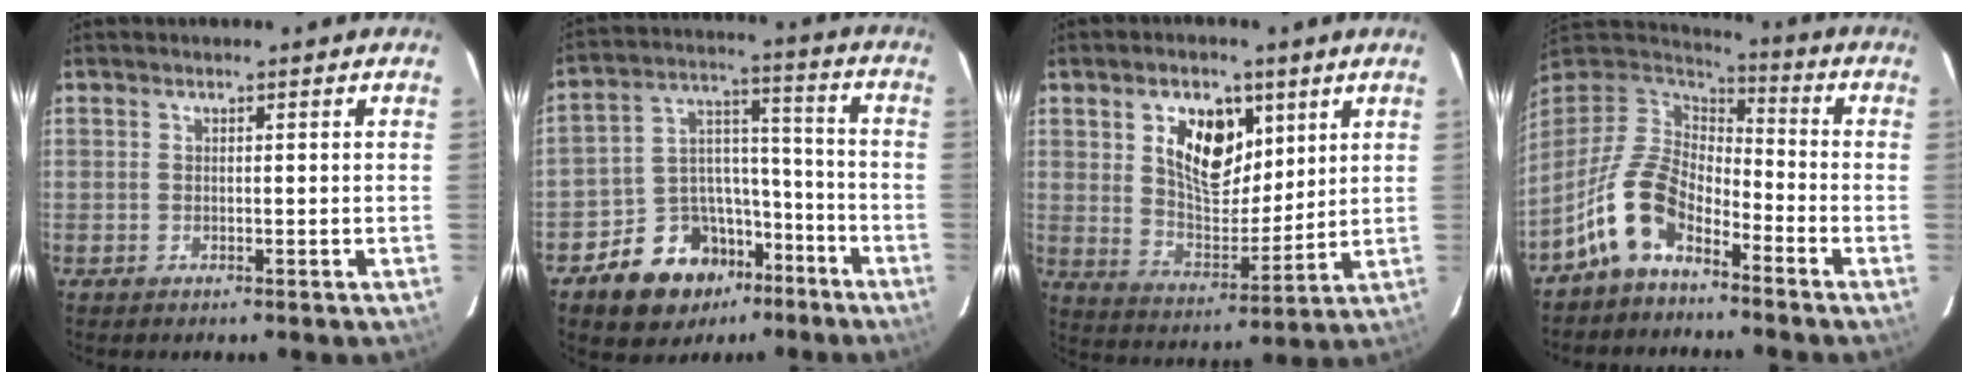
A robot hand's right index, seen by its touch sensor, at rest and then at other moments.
{"total": 14.5, "force": [-9.3, 9.9, 5.1], "torque": [-0.106, 0.055, -0.136]}
{"total": 12.1, "force": [5.1, 7.0, 8.4], "torque": [-0.143, 0.003, 0.094]}
{"total": 12.3, "force": [-7.3, 6.4, 7.6], "torque": [-0.157, 0.013, -0.148]}